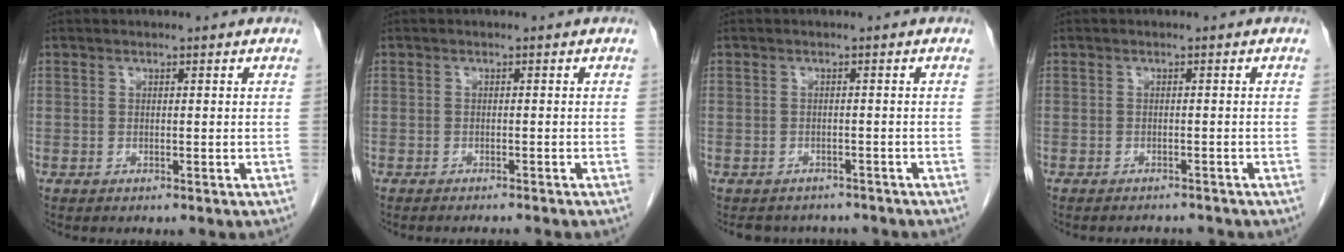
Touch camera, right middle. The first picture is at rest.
{"total": 2.8, "force": [-2.6, -0.2, 1.1], "torque": [-0.012, -0.002, -0.033]}
{"total": 5.4, "force": [-4.9, 2.1, 0.3], "torque": [-0.003, 0.003, -0.058]}
{"total": 2.8, "force": [-2.7, 0.7, 0.3], "torque": [0.000, -0.003, -0.033]}